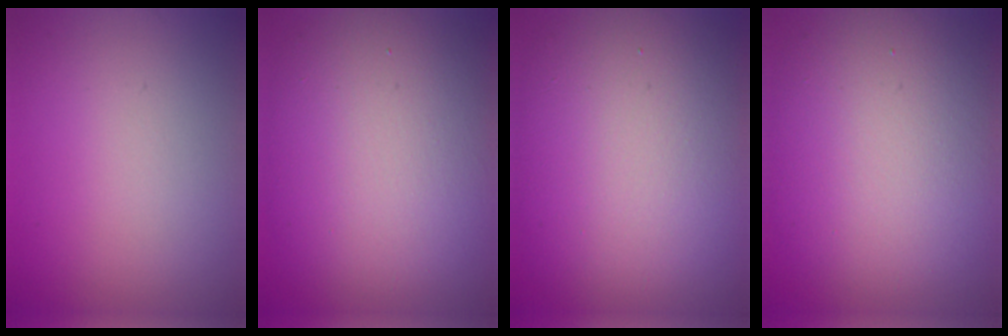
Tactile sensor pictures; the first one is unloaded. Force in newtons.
{"total": 13.8, "press": 13.8, "slide": 1.0}
{"total": 14.8, "press": 14.8, "slide": 1.2}
{"total": 13.5, "press": 13.4, "slide": 1.2}